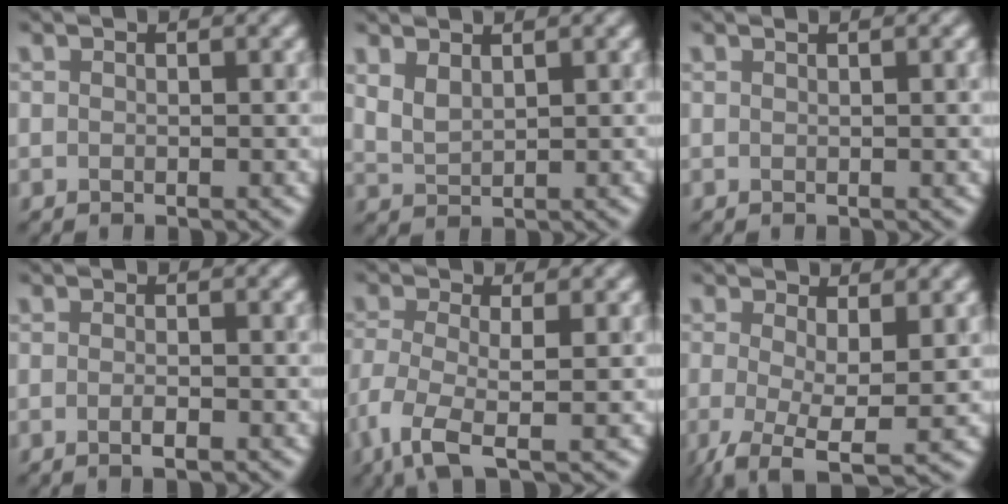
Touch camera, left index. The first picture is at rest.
{"total": 1.5, "force": [1.4, 0.4, 0.6], "torque": [-0.018, 0.001, 0.034]}
{"total": 1.9, "force": [0.5, 0.6, 1.8], "torque": [-0.016, 0.009, 0.002]}
{"total": 1.2, "force": [-0.5, 0.3, 1.0], "torque": [-0.013, 0.003, -0.011]}
{"total": 4.2, "force": [-1.7, 1.3, 3.6], "torque": [-0.081, -0.006, -0.042]}
{"total": 5.6, "force": [-1.4, 1.9, 5.0], "torque": [-0.104, -0.011, -0.026]}